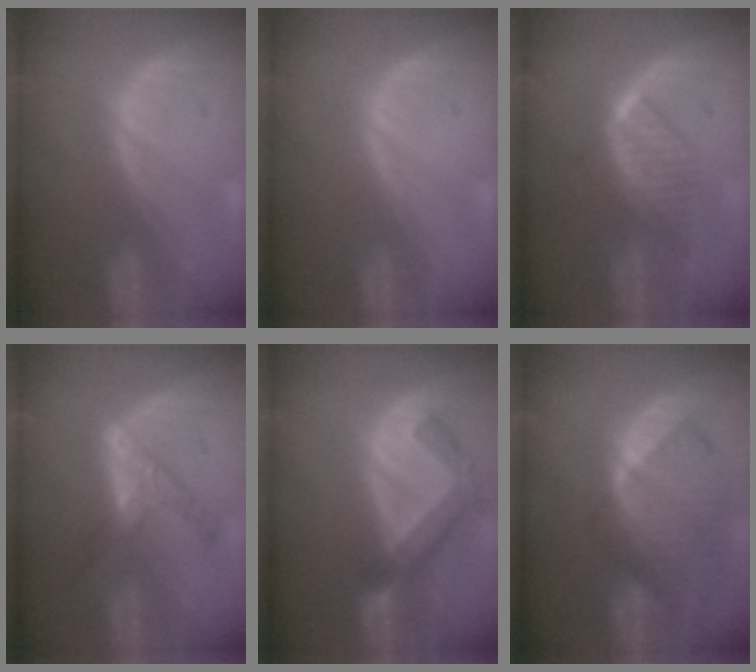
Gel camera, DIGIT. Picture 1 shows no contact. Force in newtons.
{"total": 0.0}
{"total": 6.4, "press": 5.6, "slide": 3.2}
{"total": 5.9, "press": 5.6, "slide": 1.7}
{"total": 7.0, "press": 6.1, "slide": 3.4}
{"total": 9.8, "press": 8.6, "slide": 4.8}